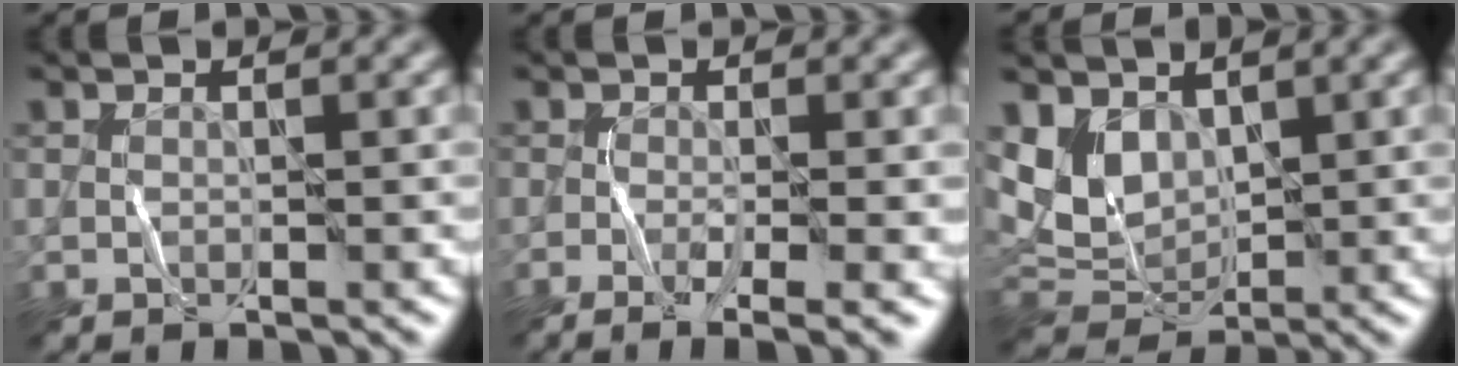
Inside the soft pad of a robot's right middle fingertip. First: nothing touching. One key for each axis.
{"total": 3.6, "fx": -1.6, "fy": 0.6, "fz": 3.1, "tx": -0.053, "ty": -0.002, "tz": -0.016}
{"total": 3.6, "fx": 1.9, "fy": 2.3, "fz": 2.0, "tx": -0.059, "ty": -0.007, "tz": 0.050}